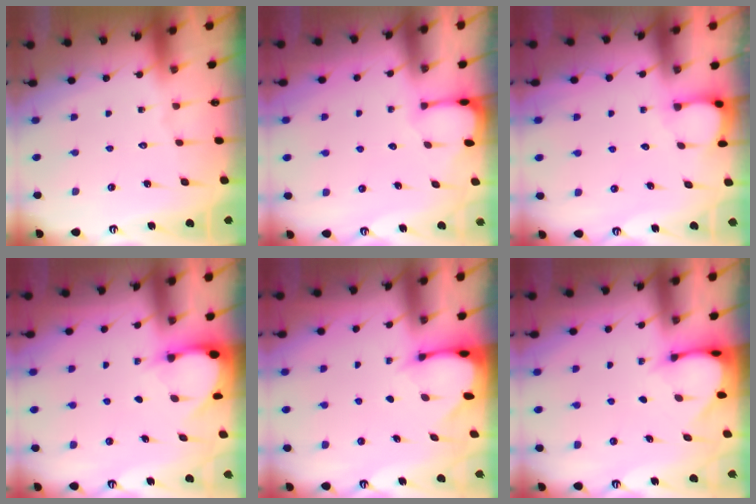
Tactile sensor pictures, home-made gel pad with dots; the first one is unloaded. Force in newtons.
{"total": 1.3, "press": 1.2, "slide": 0.2}
{"total": 2.1, "press": 2.1, "slide": 0.3}
{"total": 3.0, "press": 3.0, "slide": 0.3}
{"total": 2.7, "press": 2.7, "slide": 0.3}
{"total": 3.4, "press": 3.4, "slide": 0.2}